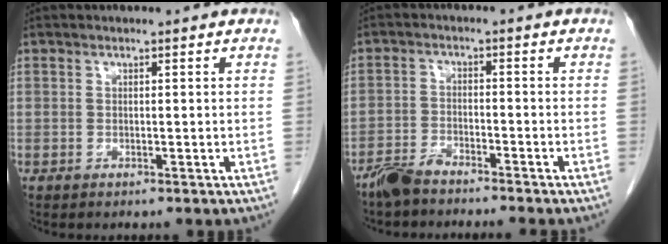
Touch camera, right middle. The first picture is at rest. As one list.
[{"total": 4.1, "force": [-3.8, 0.1, 1.5], "torque": [-0.032, -0.013, -0.076]}]